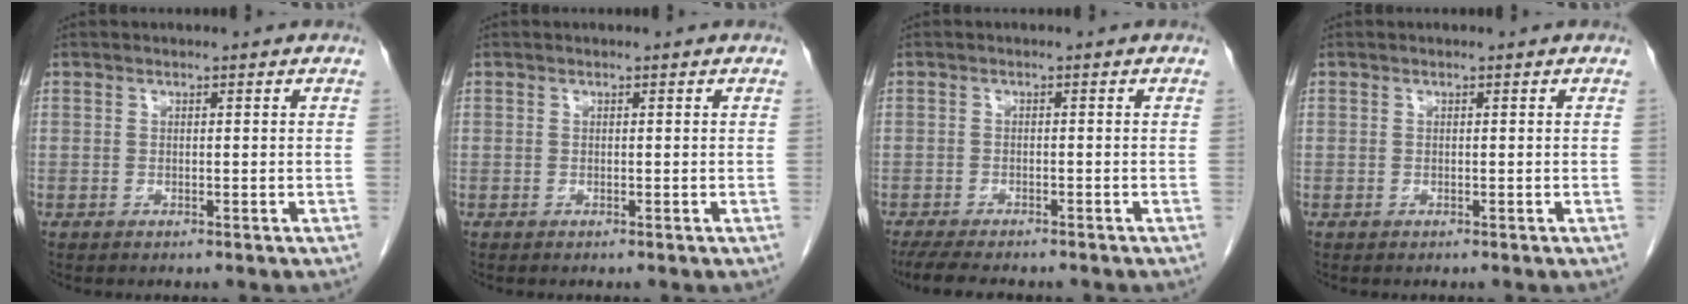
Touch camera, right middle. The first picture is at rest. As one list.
[{"total": 0.5, "force": [-0.4, -0.1, 0.3], "torque": [-0.001, 0.002, -0.004]}, {"total": 8.6, "force": [-7.3, 1.7, 4.2], "torque": [-0.065, -0.012, -0.106]}, {"total": 0.0}]